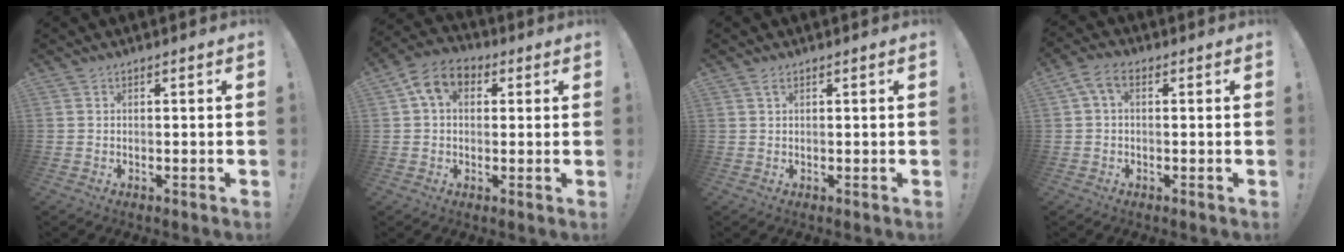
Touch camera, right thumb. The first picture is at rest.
{"total": 8.6, "force": [2.8, 6.1, 5.5], "torque": [-0.090, 0.006, 0.055]}
{"total": 1.3, "force": [0.7, 0.6, 0.9], "torque": [-0.014, 0.000, 0.012]}
{"total": 4.9, "force": [1.0, 2.7, 4.0], "torque": [-0.085, 0.004, 0.020]}